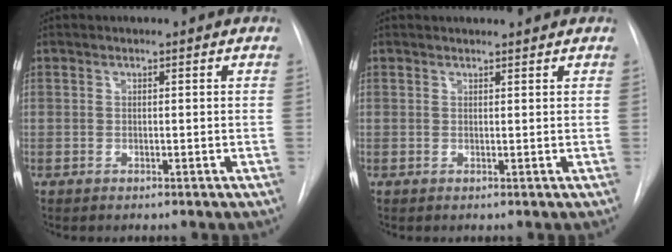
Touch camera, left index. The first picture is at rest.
{"total": 2.5, "force": [2.5, 0.2, 0.4], "torque": [-0.006, 0.013, 0.030]}